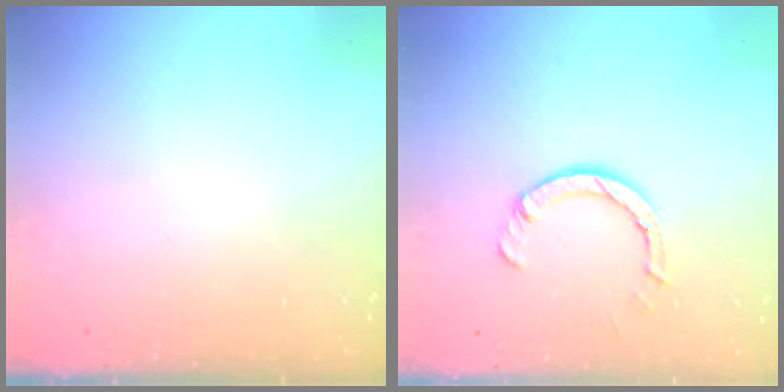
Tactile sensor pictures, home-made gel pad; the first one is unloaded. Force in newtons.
{"total": 4.2, "press": 4.2, "slide": 0.1}